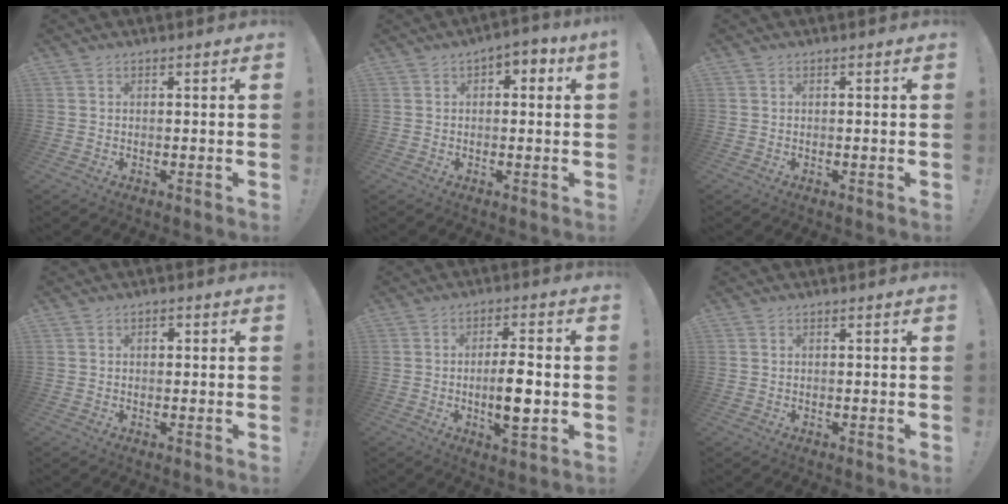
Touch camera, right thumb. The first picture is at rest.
{"total": 3.0, "force": [-0.2, 1.7, 2.5], "torque": [-0.032, 0.009, -0.008]}
{"total": 0.0}
{"total": 1.1, "force": [0.1, 0.8, 0.8], "torque": [-0.012, 0.004, -0.001]}
{"total": 9.4, "force": [-1.7, 2.5, 8.9], "torque": [-0.157, -0.003, -0.035]}
{"total": 0.0}